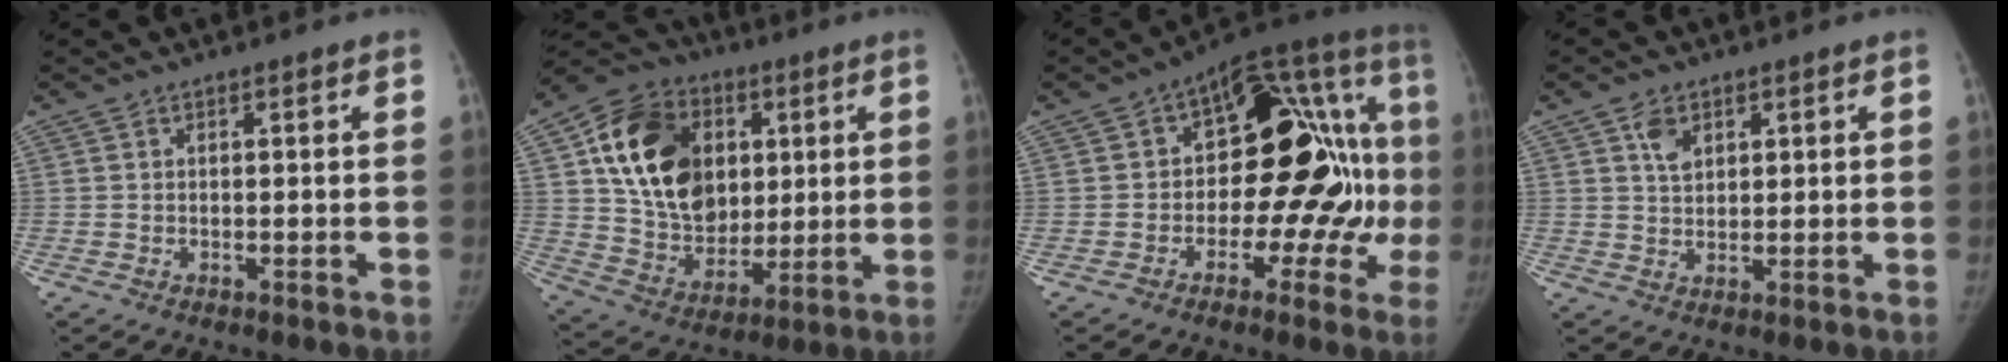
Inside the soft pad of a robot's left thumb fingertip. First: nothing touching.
{"total": 22.3, "force": [5.4, 16.7, 13.8], "torque": [-0.224, -0.008, 0.101]}
{"total": 23.8, "force": [-1.0, 12.9, 20.0], "torque": [-0.228, 0.049, -0.017]}
{"total": 4.1, "force": [1.9, 2.8, 2.3], "torque": [-0.025, -0.010, 0.036]}